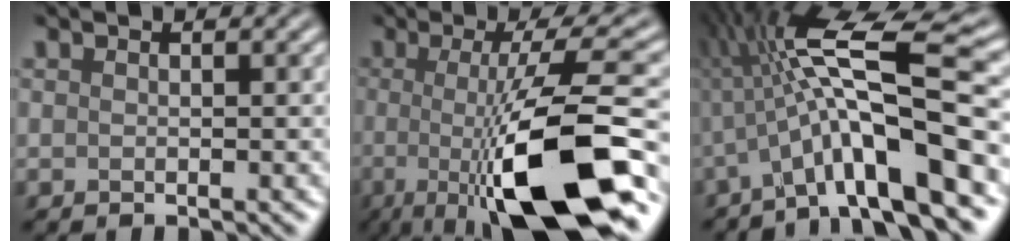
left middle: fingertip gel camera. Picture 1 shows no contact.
{"total": 13.3, "force": [-2.9, 3.3, 12.5], "torque": [-0.163, -0.001, -0.058]}
{"total": 12.8, "force": [-1.8, 2.9, 12.3], "torque": [-0.198, 0.030, -0.034]}